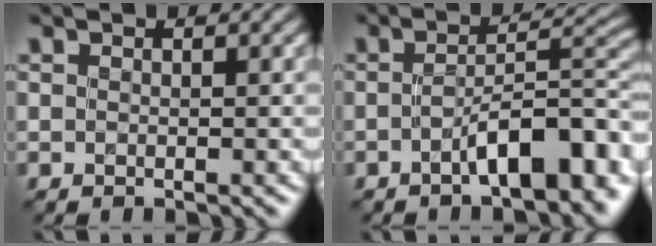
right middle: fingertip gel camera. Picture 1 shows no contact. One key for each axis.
{"total": 7.2, "fx": -2.5, "fy": 2.5, "fz": 6.3, "tx": -0.091, "ty": 0.014, "tz": -0.041}